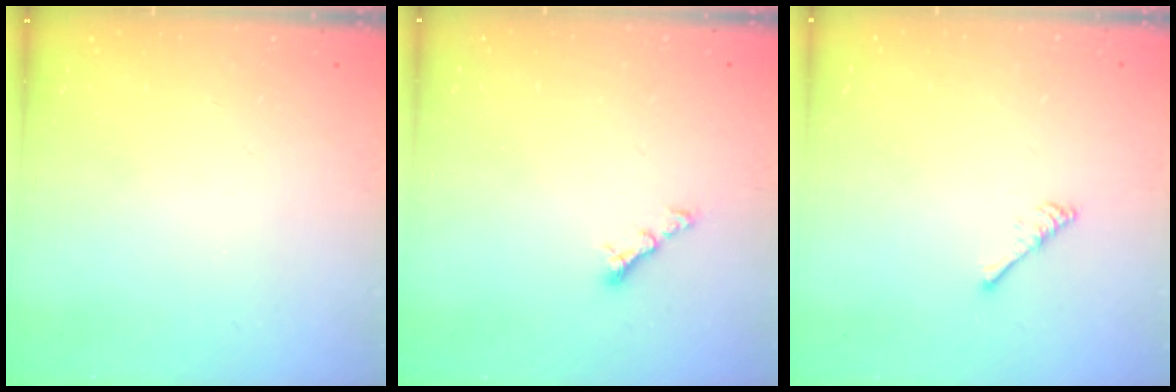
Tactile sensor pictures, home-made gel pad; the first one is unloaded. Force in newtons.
{"total": 4.0, "press": 3.9, "slide": 0.6}
{"total": 2.5, "press": 2.5, "slide": 0.4}